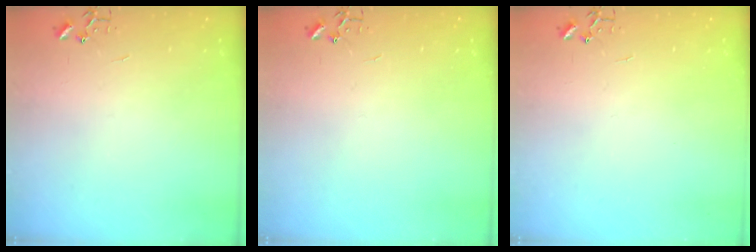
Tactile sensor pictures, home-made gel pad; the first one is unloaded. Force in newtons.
{"total": 0.0}
{"total": 0.0}